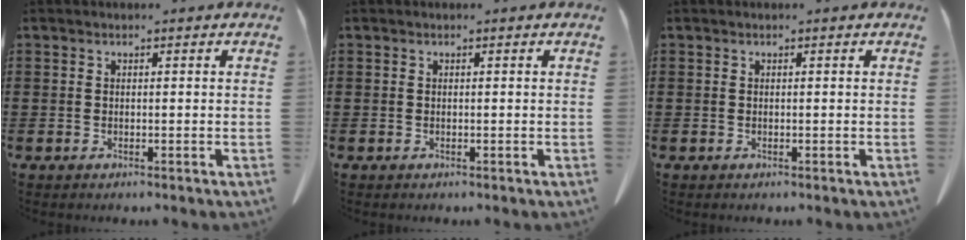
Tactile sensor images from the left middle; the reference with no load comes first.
{"total": 0.0}
{"total": 0.0}